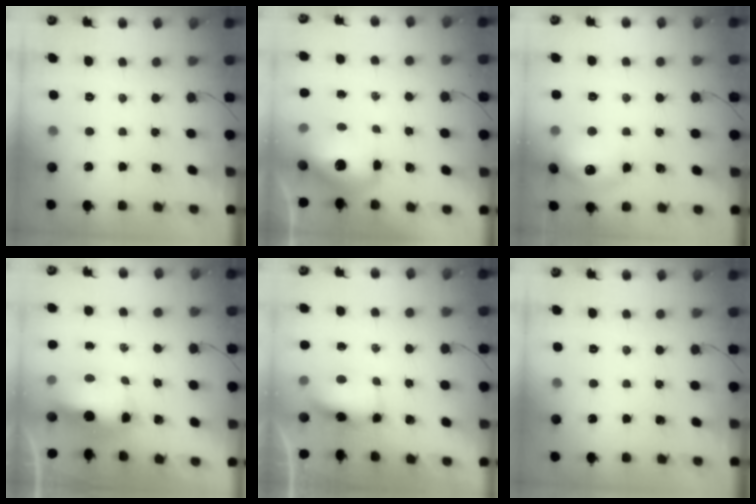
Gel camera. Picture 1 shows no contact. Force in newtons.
{"total": 12.3, "press": 11.9, "slide": 2.7}
{"total": 14.8, "press": 14.8, "slide": 1.0}
{"total": 9.2, "press": 9.0, "slide": 1.9}
{"total": 6.9, "press": 6.5, "slide": 2.4}
{"total": 0.0}